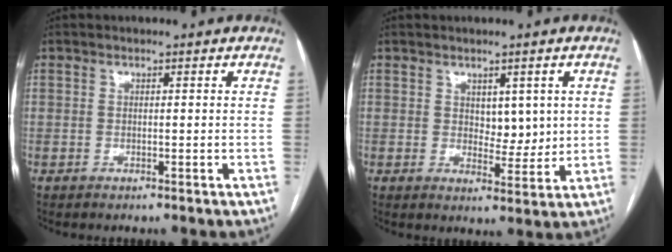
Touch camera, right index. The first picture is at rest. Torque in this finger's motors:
{"motor_torque": [0.00, 0.00, -0.03, -0.01]}